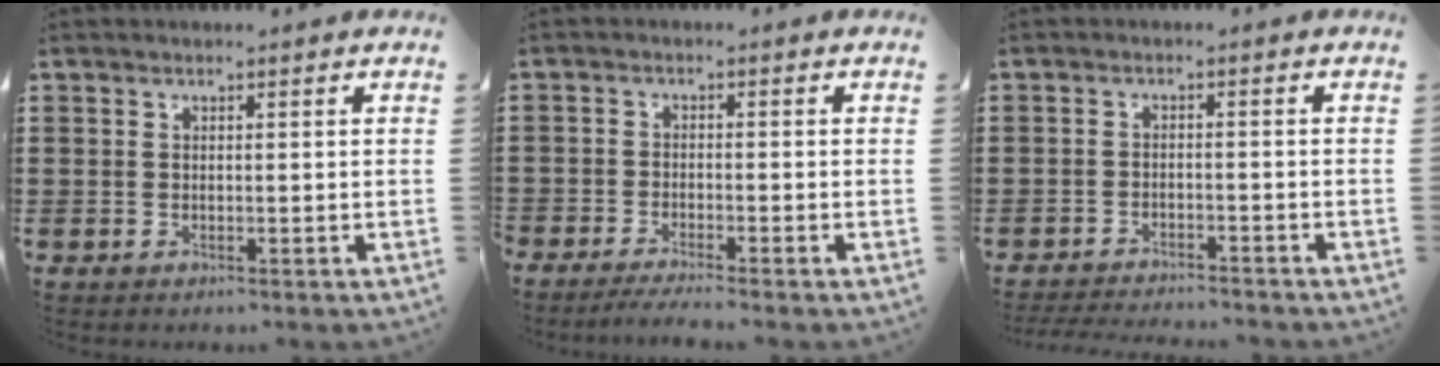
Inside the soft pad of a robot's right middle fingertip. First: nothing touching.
{"total": 2.2, "force": [-2.2, -0.1, 0.5], "torque": [-0.010, 0.002, -0.044]}
{"total": 2.8, "force": [-2.8, 0.1, 0.3], "torque": [-0.007, 0.000, -0.059]}